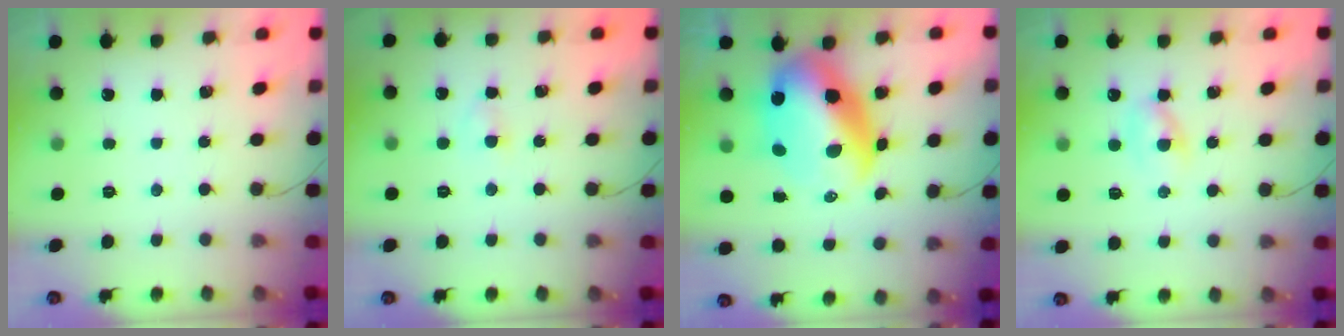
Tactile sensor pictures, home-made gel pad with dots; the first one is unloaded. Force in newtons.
{"total": 2.2, "press": 2.0, "slide": 1.0}
{"total": 16.2, "press": 15.9, "slide": 3.1}
{"total": 2.6, "press": 2.4, "slide": 1.0}